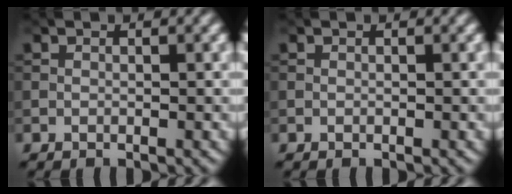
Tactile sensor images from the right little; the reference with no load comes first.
{"total": 0.0}